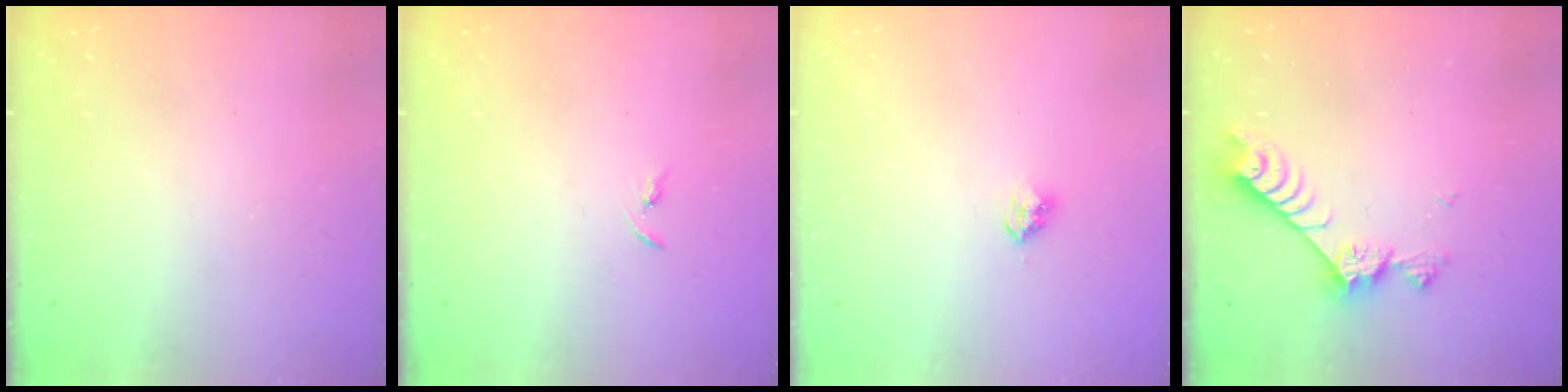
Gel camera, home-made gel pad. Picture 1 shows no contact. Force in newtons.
{"total": 3.3, "press": 3.2, "slide": 0.4}
{"total": 2.8, "press": 2.8, "slide": 0.4}
{"total": 8.5, "press": 8.4, "slide": 1.4}